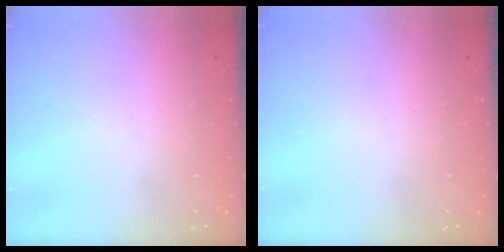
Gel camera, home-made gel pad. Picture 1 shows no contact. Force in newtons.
{"total": 0.0}